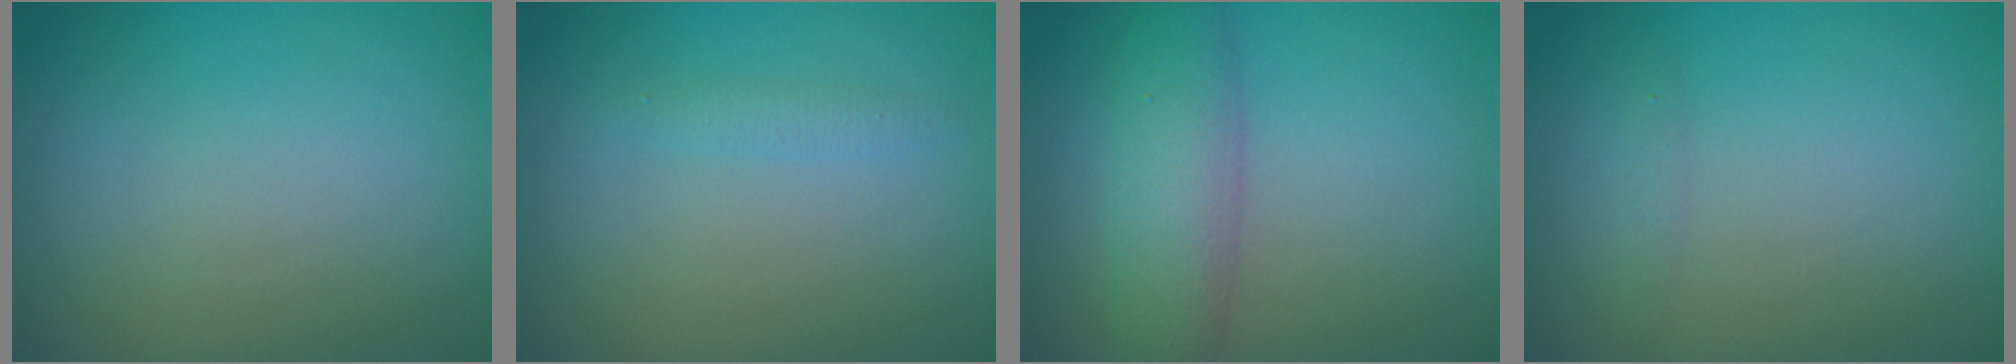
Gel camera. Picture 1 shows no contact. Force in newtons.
{"total": 0.9, "press": 0.9, "slide": 0.0}
{"total": 4.4, "press": 4.4, "slide": 0.1}
{"total": 0.6, "press": 0.6, "slide": 0.1}